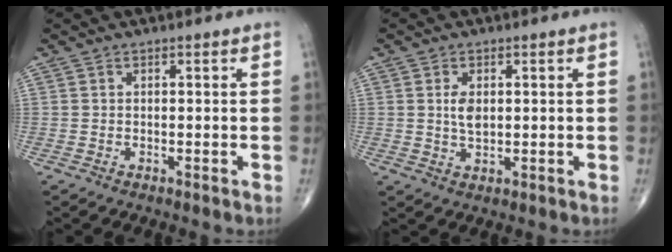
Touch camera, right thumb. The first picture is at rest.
{"total": 3.7, "force": [0.7, 2.1, 2.9], "torque": [-0.049, -0.007, 0.014]}